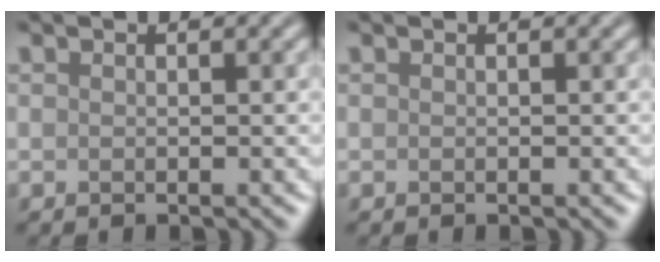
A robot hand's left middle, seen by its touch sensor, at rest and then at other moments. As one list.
[{"total": 0.0}]